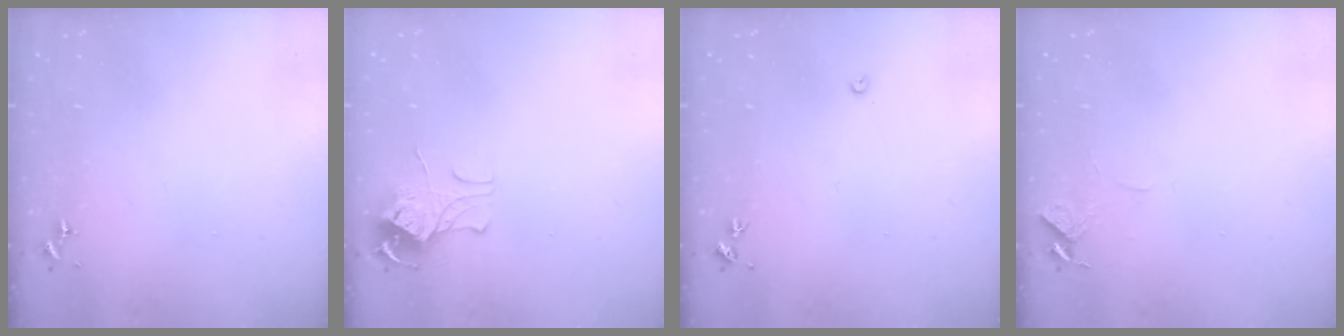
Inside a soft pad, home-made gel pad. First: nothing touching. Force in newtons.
{"total": 8.8, "press": 8.8, "slide": 0.7}
{"total": 2.4, "press": 2.4, "slide": 0.3}
{"total": 4.6, "press": 4.5, "slide": 0.4}